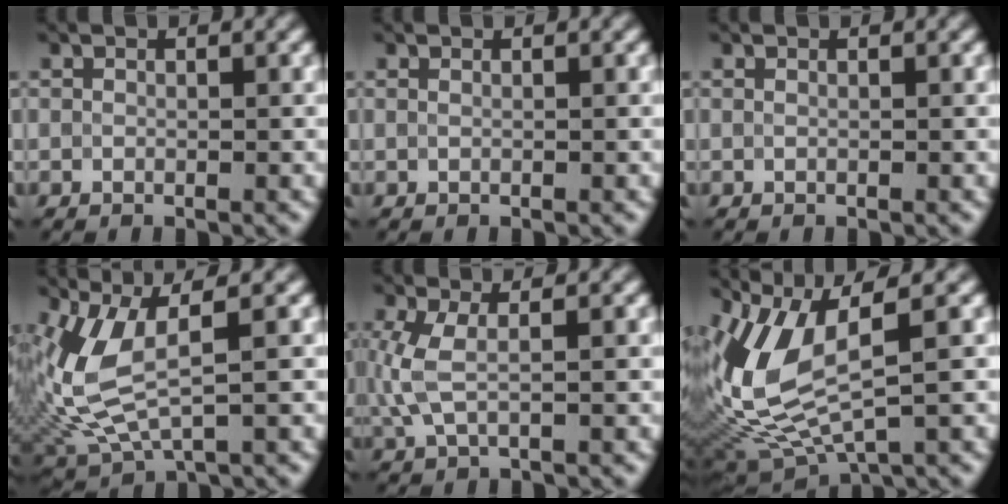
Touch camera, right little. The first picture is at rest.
{"total": 0.5, "force": [0.3, 0.3, 0.3], "torque": [-0.002, -0.003, 0.000]}
{"total": 0.0}
{"total": 6.4, "force": [0.7, 2.8, 5.7], "torque": [-0.150, -0.011, 0.022]}
{"total": 3.2, "force": [0.4, 1.3, 2.9], "torque": [-0.078, 0.000, 0.008]}
{"total": 7.8, "force": [1.9, 3.1, 6.9], "torque": [-0.161, -0.010, 0.046]}